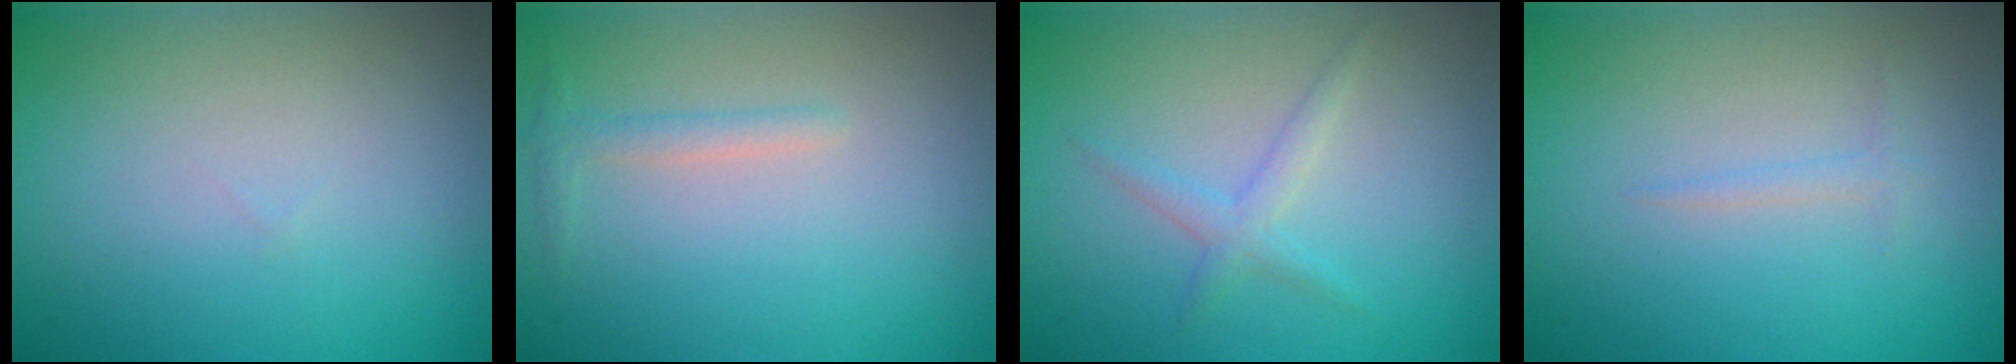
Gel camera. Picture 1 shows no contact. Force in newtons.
{"total": 1.2, "press": 1.2, "slide": 0.0}
{"total": 1.7, "press": 1.7, "slide": 0.1}
{"total": 0.7, "press": 0.7, "slide": 0.0}